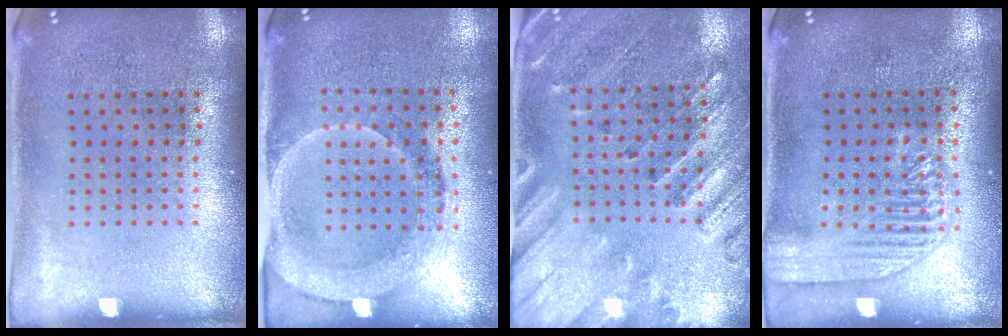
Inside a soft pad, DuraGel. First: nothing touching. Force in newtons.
{"total": 1.8, "press": 1.7, "slide": 0.7}
{"total": 2.5, "press": 2.1, "slide": 1.4}
{"total": 1.8, "press": 1.8, "slide": 0.3}